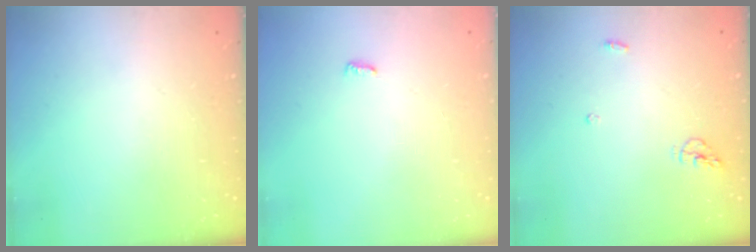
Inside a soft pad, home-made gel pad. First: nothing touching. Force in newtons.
{"total": 3.5, "press": 3.5, "slide": 0.3}
{"total": 5.0, "press": 4.9, "slide": 0.2}